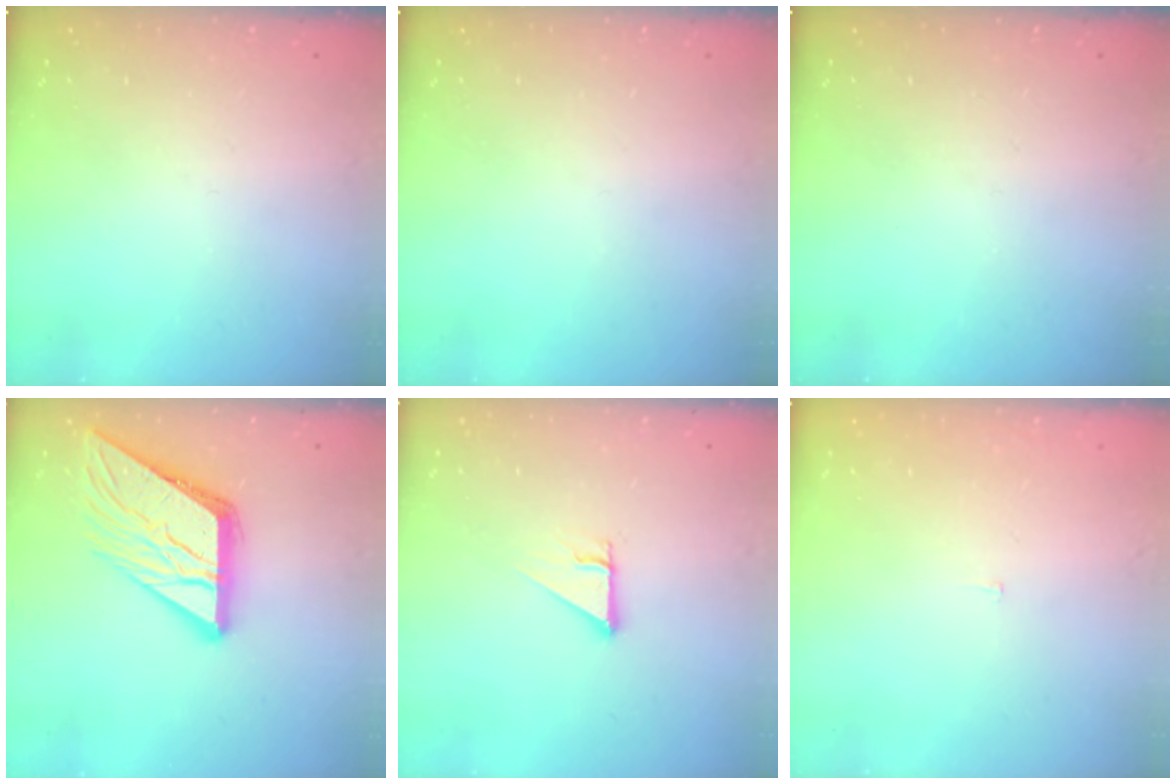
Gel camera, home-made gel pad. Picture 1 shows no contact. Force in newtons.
{"total": 0.0}
{"total": 0.0}
{"total": 15.0, "press": 14.9, "slide": 1.6}
{"total": 2.5, "press": 2.5, "slide": 0.2}
{"total": 1.9, "press": 1.9, "slide": 0.1}